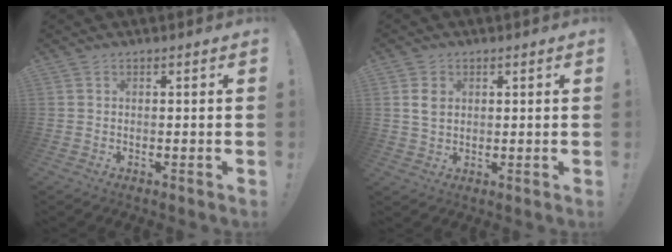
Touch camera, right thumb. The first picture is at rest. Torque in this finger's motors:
{"motor_torque": [-0.08, 0.19, -0.38, 0.15, 0.00]}